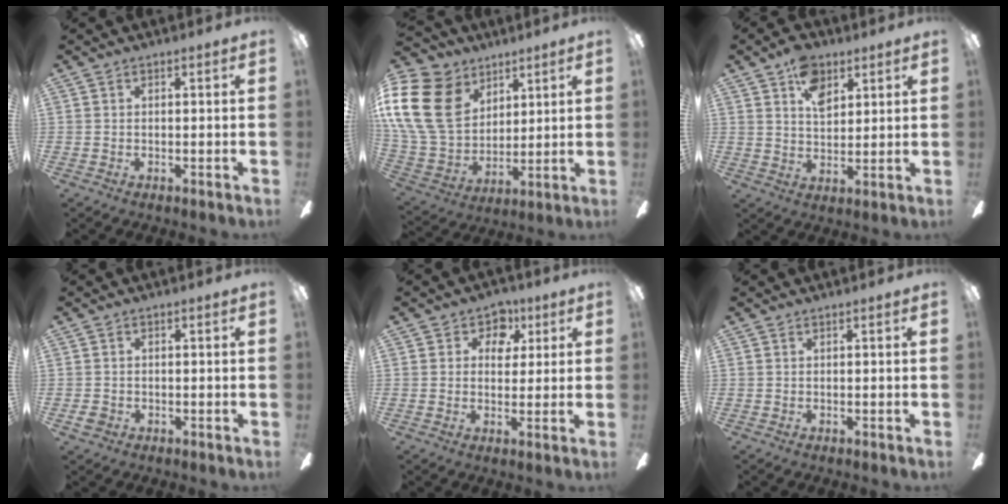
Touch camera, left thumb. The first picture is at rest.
{"total": 21.2, "force": [8.1, 15.8, 11.6], "torque": [-0.280, -0.030, 0.151]}
{"total": 8.7, "force": [4.8, 5.4, 4.9], "torque": [-0.069, -0.009, 0.085]}
{"total": 2.2, "force": [-1.0, 1.7, 0.8], "torque": [-0.020, 0.004, -0.023]}
{"total": 6.2, "force": [2.5, 5.2, 2.4], "torque": [-0.022, -0.005, 0.039]}
{"total": 0.0}